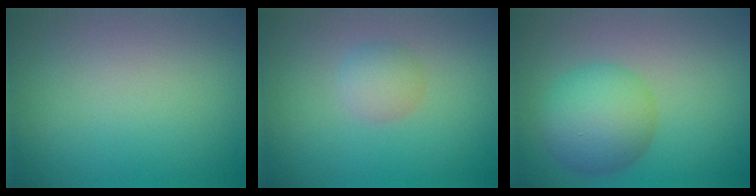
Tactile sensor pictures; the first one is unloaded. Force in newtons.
{"total": 1.9, "press": 1.9, "slide": 0.0}
{"total": 5.3, "press": 5.3, "slide": 0.2}